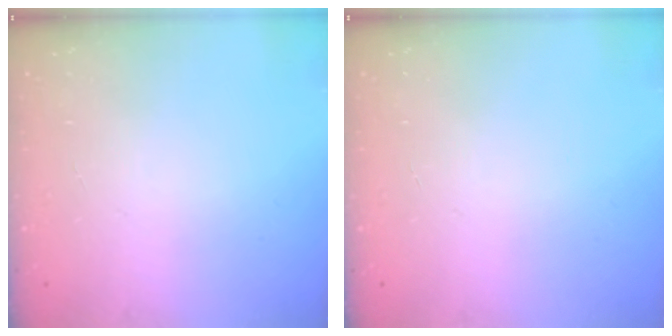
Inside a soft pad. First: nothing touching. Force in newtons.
{"total": 0.0}